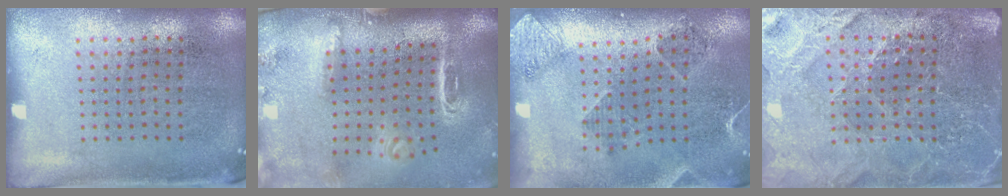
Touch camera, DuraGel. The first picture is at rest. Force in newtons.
{"total": 3.1, "press": 2.1, "slide": 2.3}
{"total": 1.5, "press": 1.4, "slide": 0.5}
{"total": 4.0, "press": 3.8, "slide": 1.2}